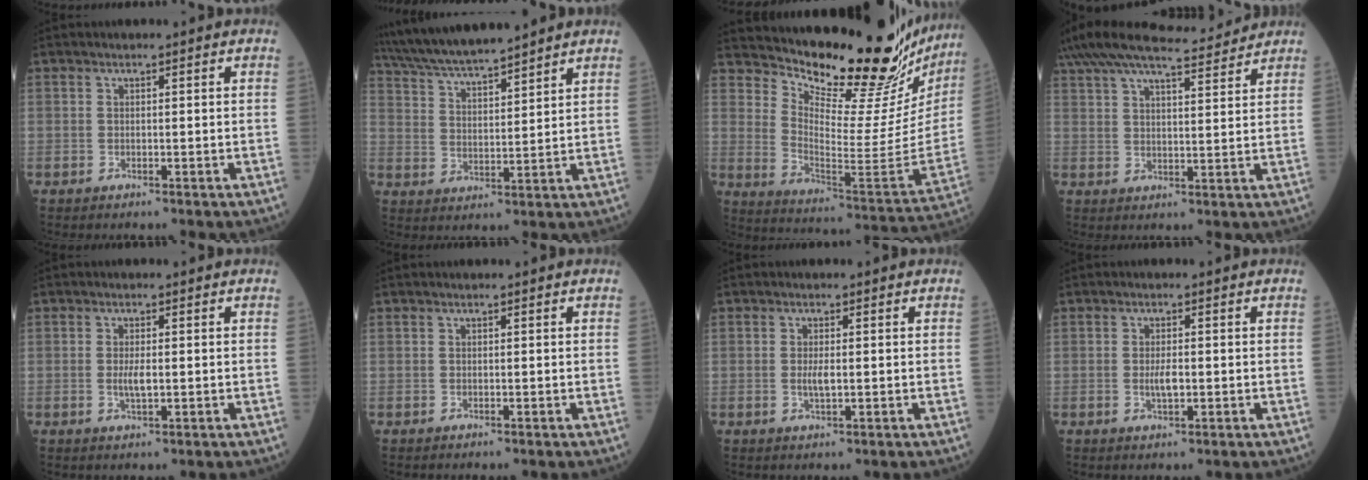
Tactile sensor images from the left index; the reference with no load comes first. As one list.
[{"total": 12.9, "force": [11.6, 0.7, 5.6], "torque": [-0.105, 0.023, 0.206]}, {"total": 25.5, "force": [23.4, 3.5, 9.6], "torque": [-0.155, -0.113, 0.311]}, {"total": 13.4, "force": [12.4, 1.3, 5.0], "torque": [-0.100, 0.025, 0.195]}, {"total": 2.3, "force": [-0.1, 0.6, 2.2], "torque": [-0.048, -0.002, -0.001]}, {"total": 0.0}, {"total": 2.0, "force": [-0.1, 0.5, 1.9], "torque": [-0.042, -0.002, 0.000]}, {"total": 2.4, "force": [-0.3, 0.8, 2.2], "torque": [-0.047, -0.001, -0.004]}]